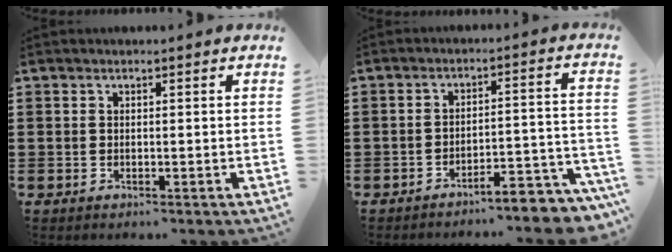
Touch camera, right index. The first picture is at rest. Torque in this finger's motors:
{"motor_torque": [1.08, 1.05, 0.32, 0.03]}